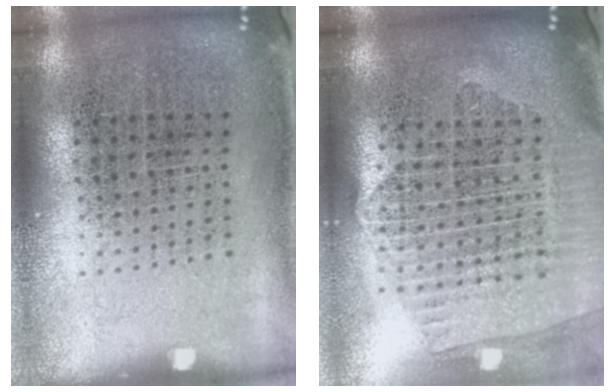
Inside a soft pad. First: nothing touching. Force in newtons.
{"total": 2.3, "press": 2.0, "slide": 1.2}